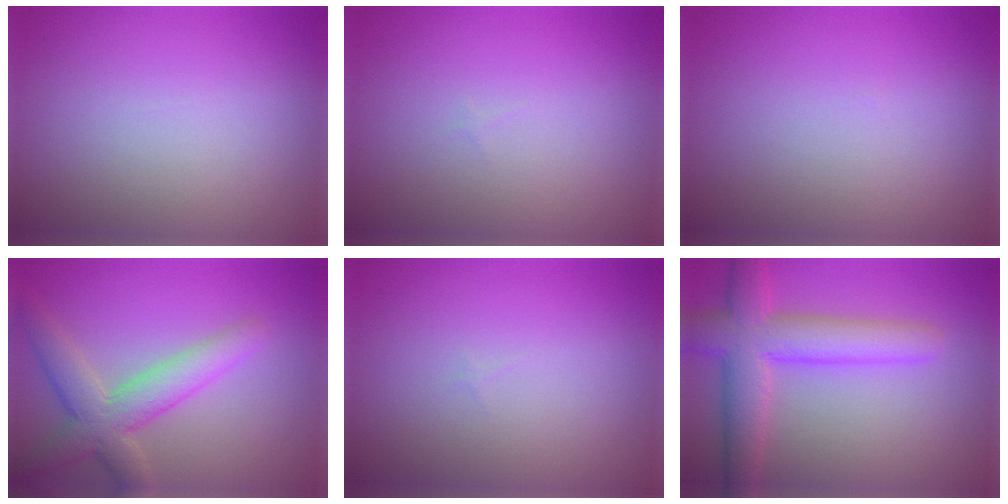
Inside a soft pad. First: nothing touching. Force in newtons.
{"total": 0.0}
{"total": 0.0}
{"total": 5.3, "press": 5.2, "slide": 0.3}
{"total": 0.0}
{"total": 6.6, "press": 6.6, "slide": 0.1}